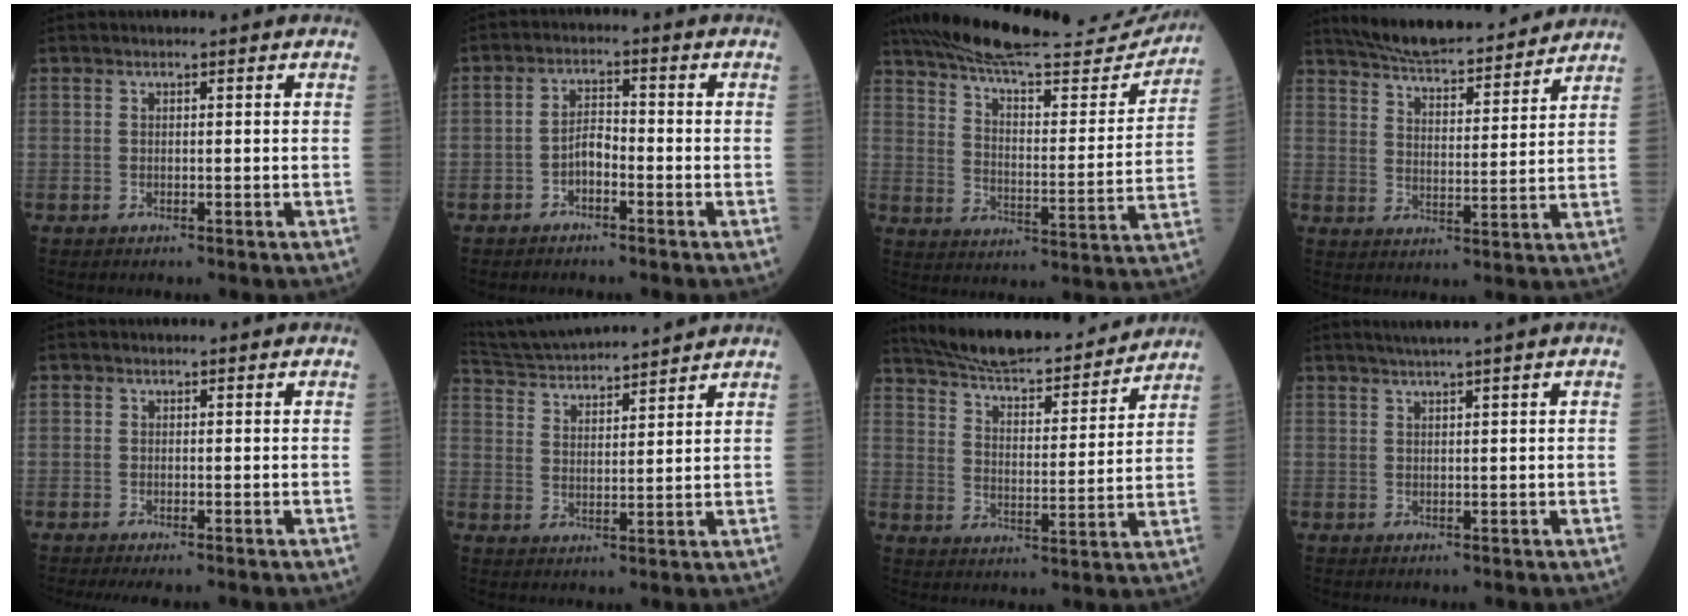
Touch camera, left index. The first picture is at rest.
{"total": 3.0, "force": [-1.7, 1.1, 2.2], "torque": [-0.039, 0.009, -0.026]}
{"total": 23.9, "force": [22.1, 3.1, 8.6], "torque": [-0.142, -0.033, 0.308]}
{"total": 16.3, "force": [14.9, 2.3, 6.2], "torque": [-0.098, 0.008, 0.225]}
{"total": 2.2, "force": [-1.9, 0.5, 1.2], "torque": [-0.017, -0.007, -0.027]}
{"total": 13.6, "force": [12.9, 0.5, 4.4], "torque": [-0.094, 0.025, 0.213]}
{"total": 19.8, "force": [18.1, 2.9, 7.5], "torque": [-0.115, 0.002, 0.265]}
{"total": 2.5, "force": [1.9, -0.9, 1.4], "torque": [-0.020, 0.004, 0.037]}